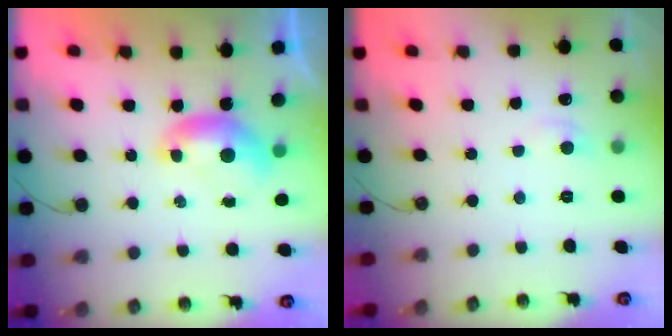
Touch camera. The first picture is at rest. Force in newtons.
{"total": 0.9, "press": 0.4, "slide": 0.8}